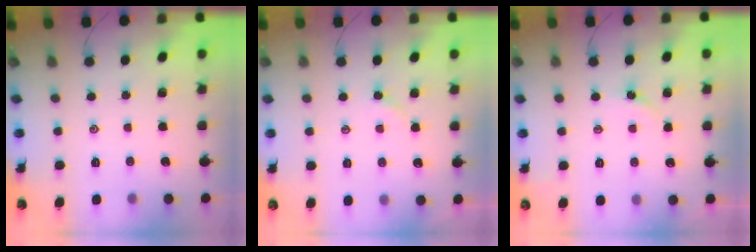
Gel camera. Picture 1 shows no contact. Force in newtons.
{"total": 3.0, "press": 3.0, "slide": 0.4}
{"total": 3.0, "press": 3.0, "slide": 0.4}